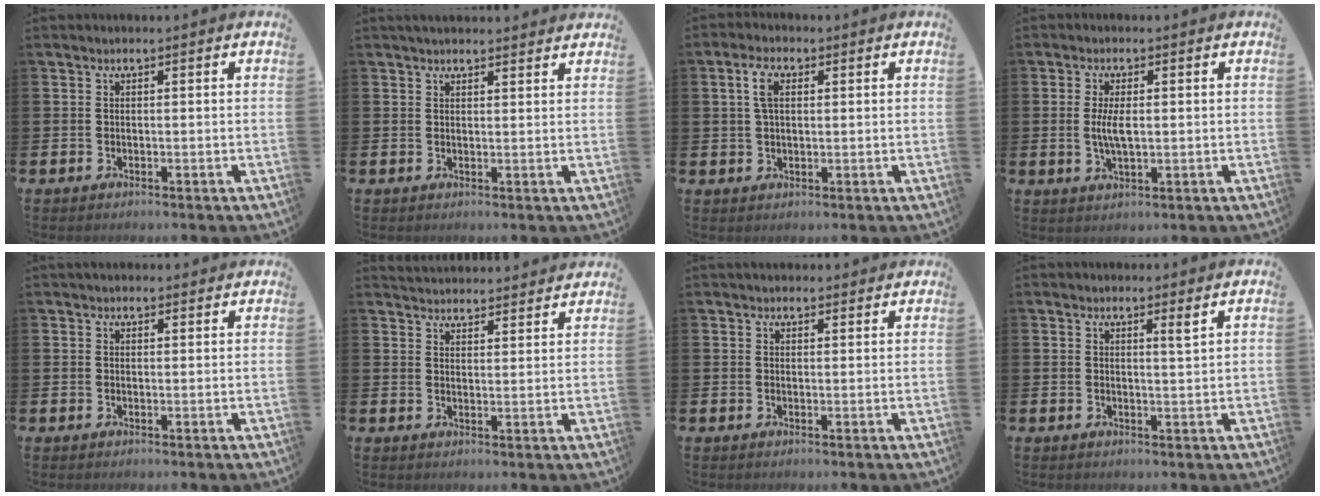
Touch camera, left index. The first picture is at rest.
{"total": 2.2, "force": [2.1, 0.4, 0.4], "torque": [-0.007, -0.008, 0.038]}
{"total": 3.8, "force": [1.9, 1.9, 2.8], "torque": [-0.049, 0.006, 0.029]}
{"total": 3.7, "force": [0.3, 1.3, 3.4], "torque": [-0.061, 0.001, 0.003]}
{"total": 1.3, "force": [1.1, 0.5, 0.2], "torque": [0.006, -0.002, 0.018]}
{"total": 3.7, "force": [3.7, 0.3, -0.2], "torque": [-0.002, -0.027, 0.067]}
{"total": 1.6, "force": [1.5, 0.6, 0.2], "torque": [0.006, -0.005, 0.025]}
{"total": 1.7, "force": [1.4, -0.2, 1.0], "torque": [-0.013, -0.004, 0.023]}